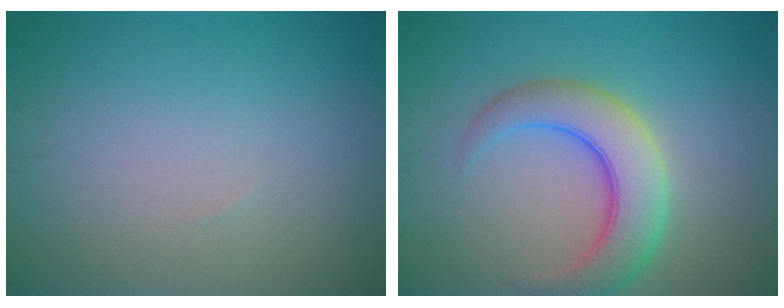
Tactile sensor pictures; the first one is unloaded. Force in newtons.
{"total": 5.9, "press": 5.9, "slide": 0.3}